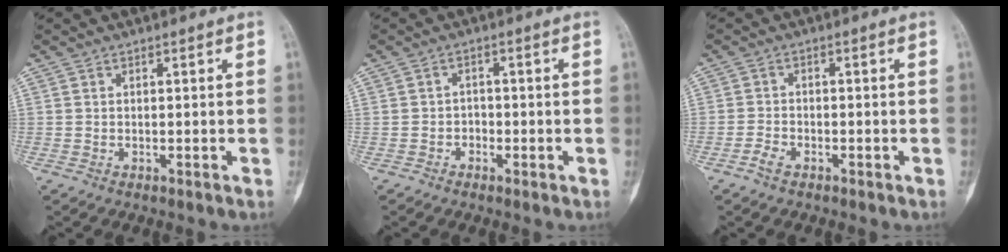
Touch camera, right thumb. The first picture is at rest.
{"total": 1.8, "force": [-1.0, 1.5, 0.3], "torque": [0.004, 0.008, -0.023]}
{"total": 2.3, "force": [-1.5, 1.2, 1.1], "torque": [-0.026, 0.007, -0.030]}